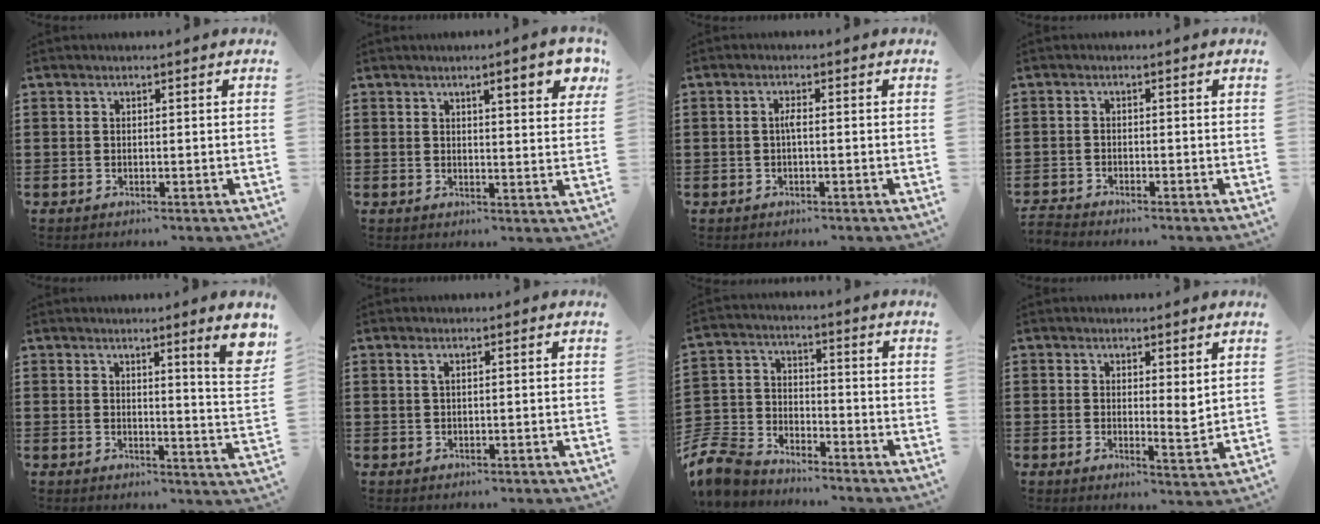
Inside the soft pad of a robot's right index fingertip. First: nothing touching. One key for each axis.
{"total": 5.8, "fx": 3.2, "fy": 1.1, "fz": 4.7, "tx": -0.074, "ty": -0.004, "tz": 0.049}
{"total": 1.5, "fx": -0.3, "fy": 0.2, "fz": 1.5, "tx": -0.031, "ty": 0.001, "tz": -0.006}
{"total": 1.6, "fx": -1.6, "fy": 0.1, "fz": -0.2, "tx": -0.002, "ty": 0.002, "tz": -0.036}
{"total": 5.8, "fx": 3.3, "fy": -0.3, "fz": 4.7, "tx": -0.074, "ty": -0.019, "tz": 0.051}
{"total": 0.8, "fx": 0.3, "fy": 0.1, "fz": 0.7, "tx": -0.016, "ty": 0.001, "tz": 0.005}
{"total": 7.9, "fx": -7.3, "fy": 2.6, "fz": 1.5, "tx": -0.057, "ty": 0.011, "tz": -0.152}
{"total": 3.0, "fx": 2.0, "fy": 0.9, "fz": 2.0, "tx": -0.029, "ty": -0.007, "tz": 0.033}